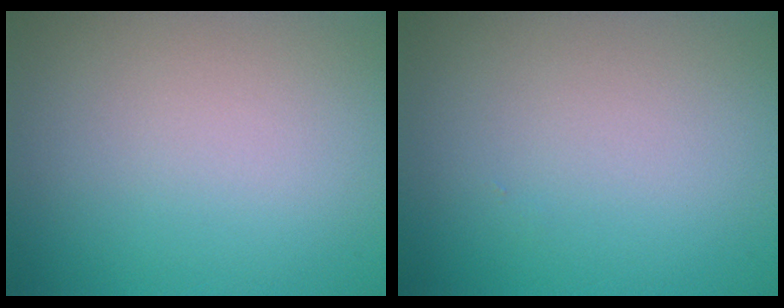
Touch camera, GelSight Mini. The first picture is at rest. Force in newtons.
{"total": 0.0}